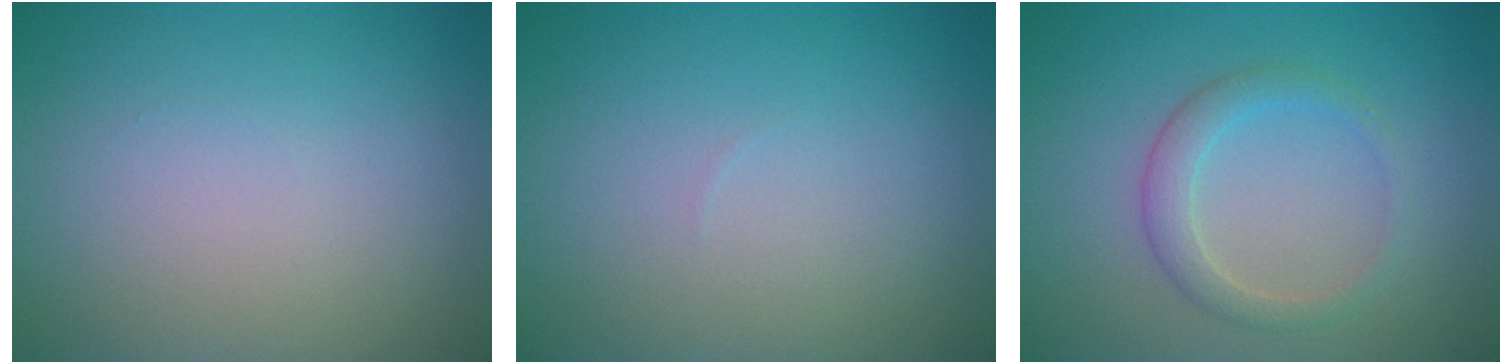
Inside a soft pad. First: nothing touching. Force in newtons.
{"total": 0.0}
{"total": 2.2, "press": 2.2, "slide": 0.1}